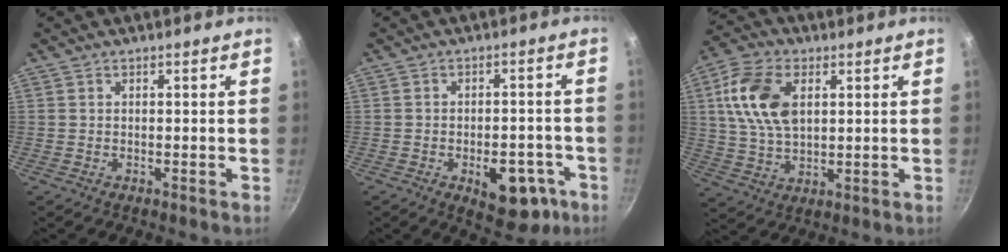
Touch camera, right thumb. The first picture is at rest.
{"total": 11.2, "force": [-4.5, 6.3, 8.1], "torque": [-0.063, 0.023, -0.046]}
{"total": 12.9, "force": [3.3, 7.9, 9.6], "torque": [-0.171, -0.001, 0.060]}